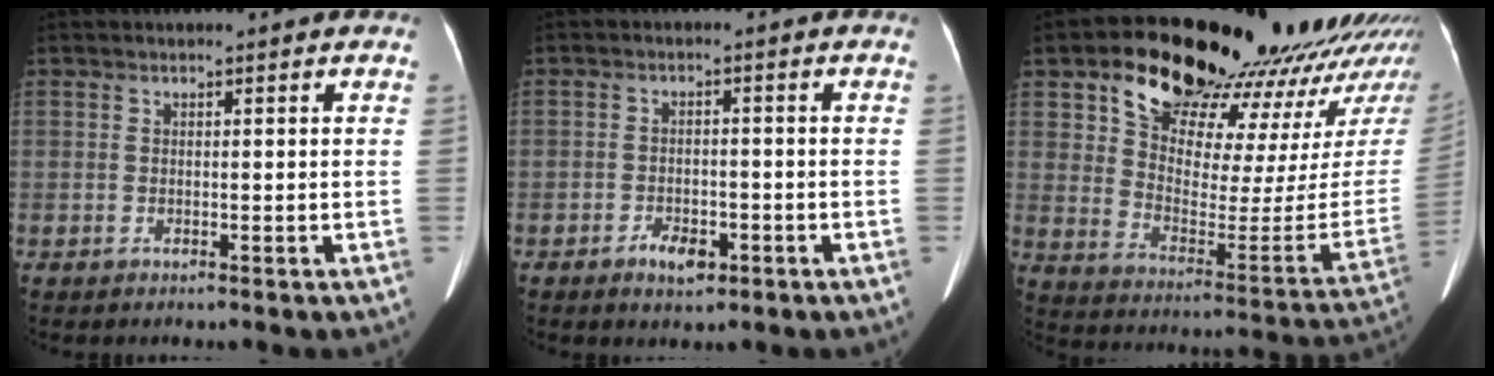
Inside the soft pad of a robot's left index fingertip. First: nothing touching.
{"total": 3.4, "force": [-2.0, 1.8, 2.1], "torque": [-0.038, 0.001, -0.028]}
{"total": 26.0, "force": [20.6, 8.6, 13.3], "torque": [-0.182, -0.013, 0.279]}